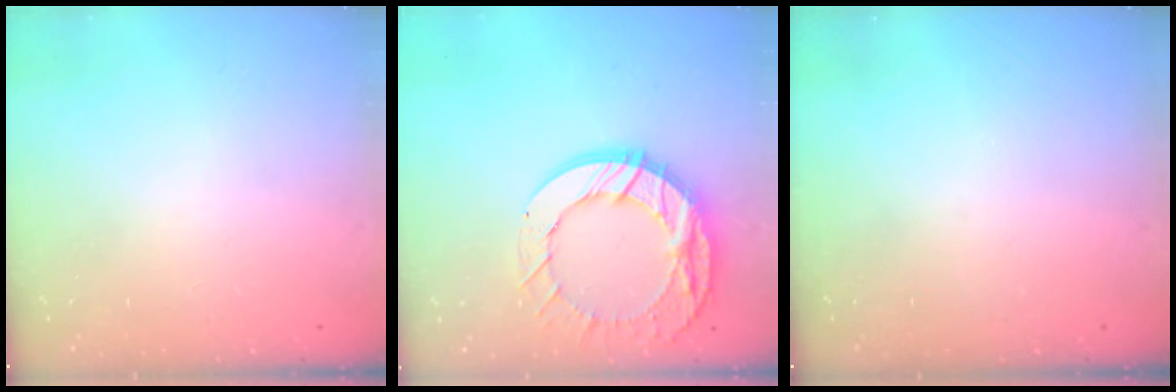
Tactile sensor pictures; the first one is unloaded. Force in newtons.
{"total": 18.3, "press": 18.3, "slide": 1.6}
{"total": 0.0}